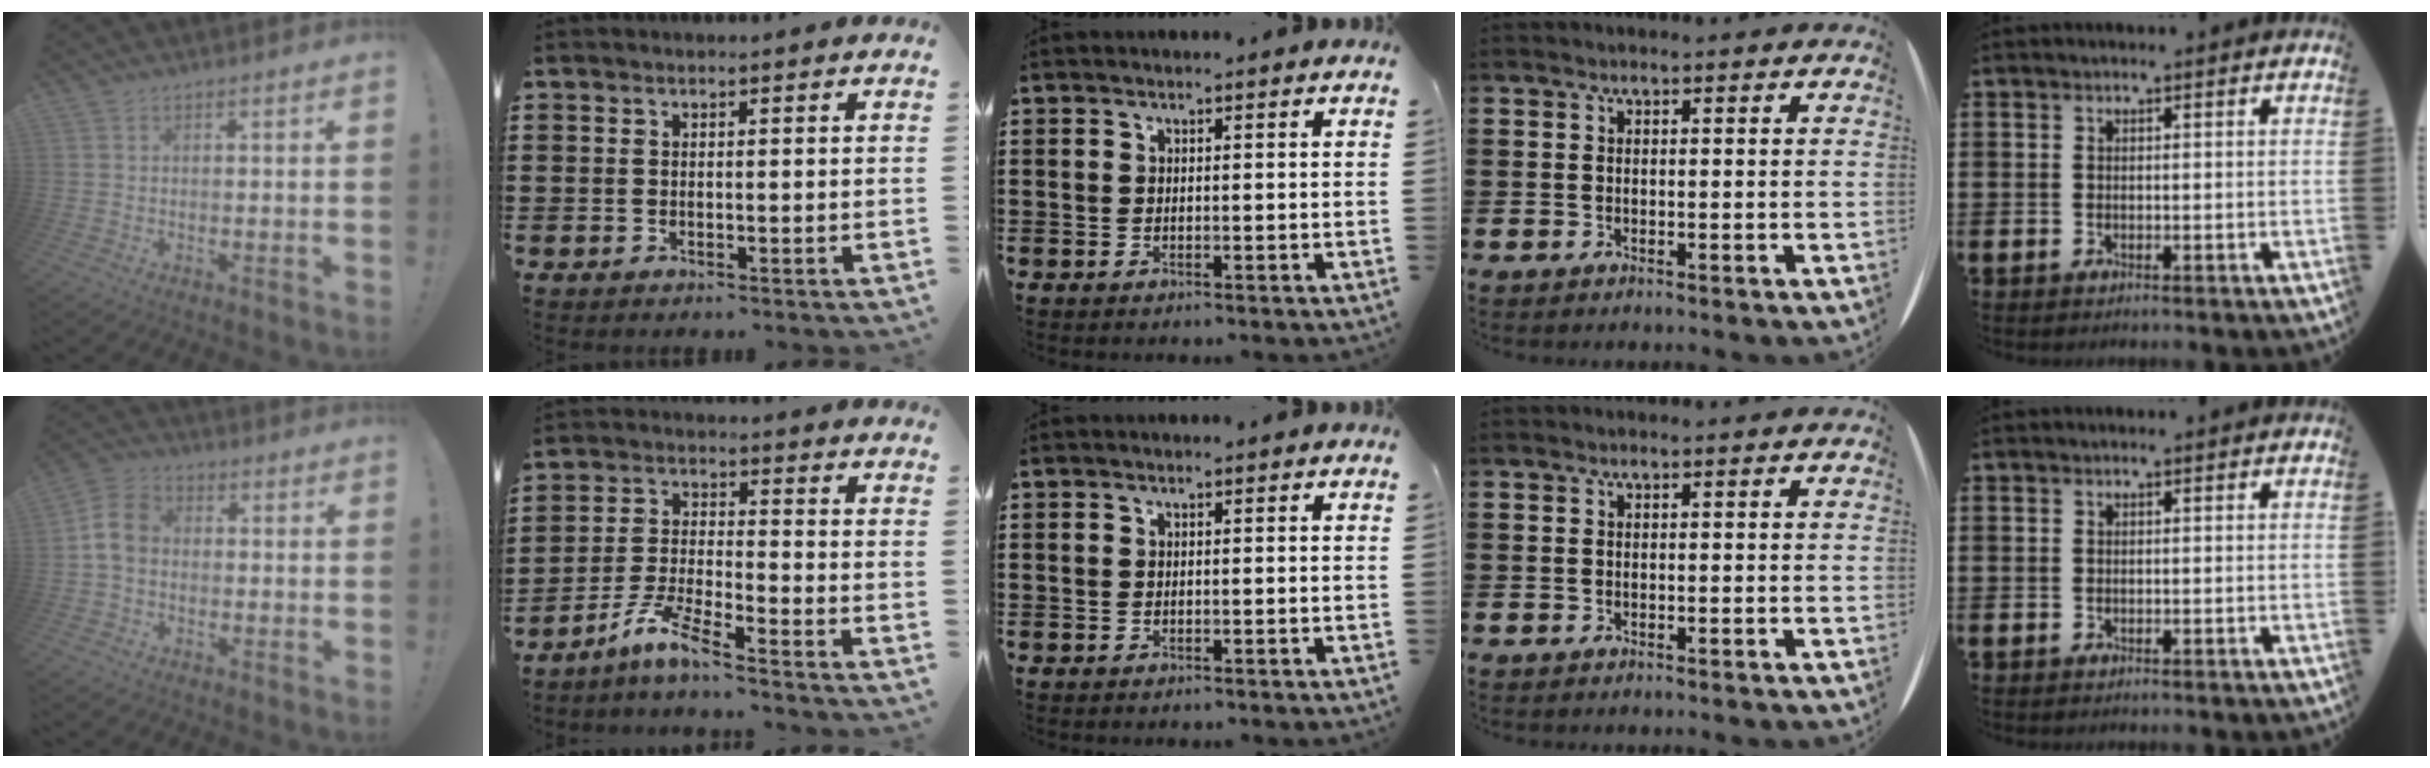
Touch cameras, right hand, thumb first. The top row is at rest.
{"thumb": {"total": 7.9, "force": [0.0, 6.1, 5.0], "torque": [-0.086, 0.019, 0.004]}, "index": {"total": 6.3, "force": [-5.4, -0.1, 3.3], "torque": [-0.091, -0.018, -0.109]}}